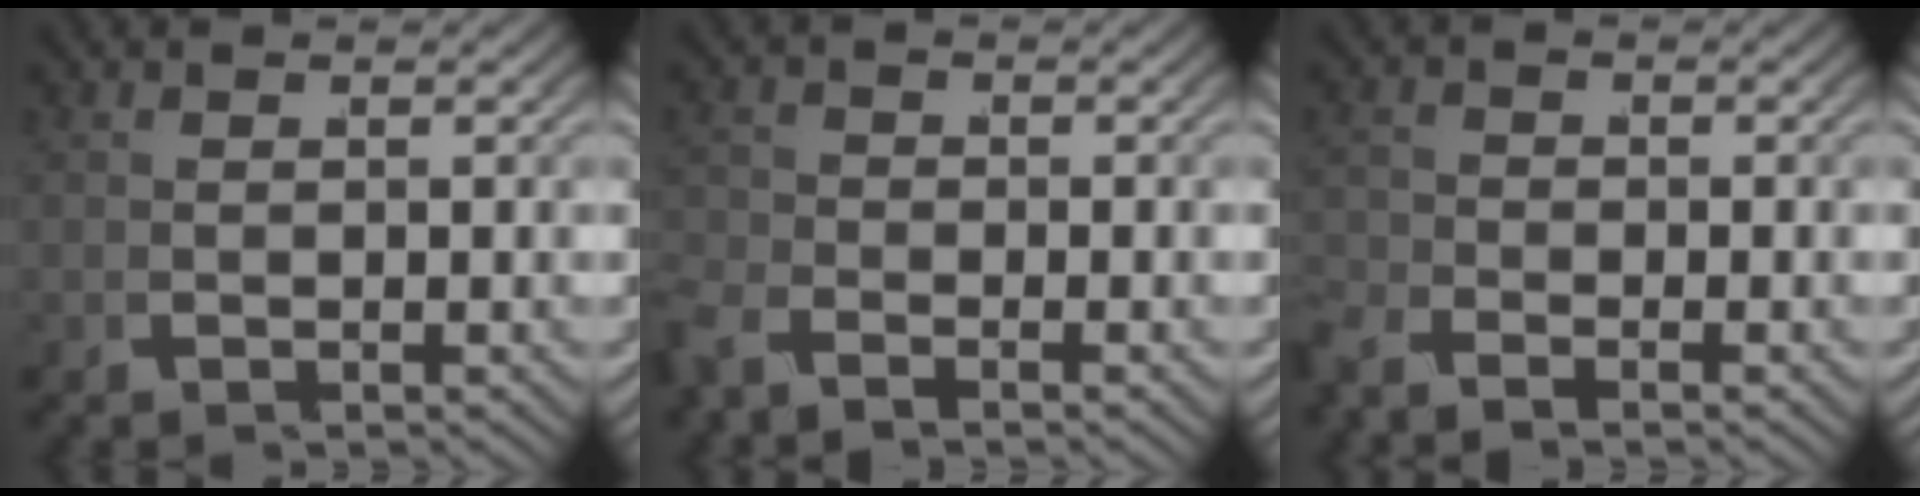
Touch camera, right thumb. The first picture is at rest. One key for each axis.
{"total": 1.8, "fx": -1.8, "fy": 0.2, "fz": 0.2, "tx": -0.001, "ty": -0.001, "tz": -0.045}
{"total": 1.7, "fx": -1.7, "fy": 0.0, "fz": 0.2, "tx": 0.004, "ty": -0.002, "tz": -0.043}